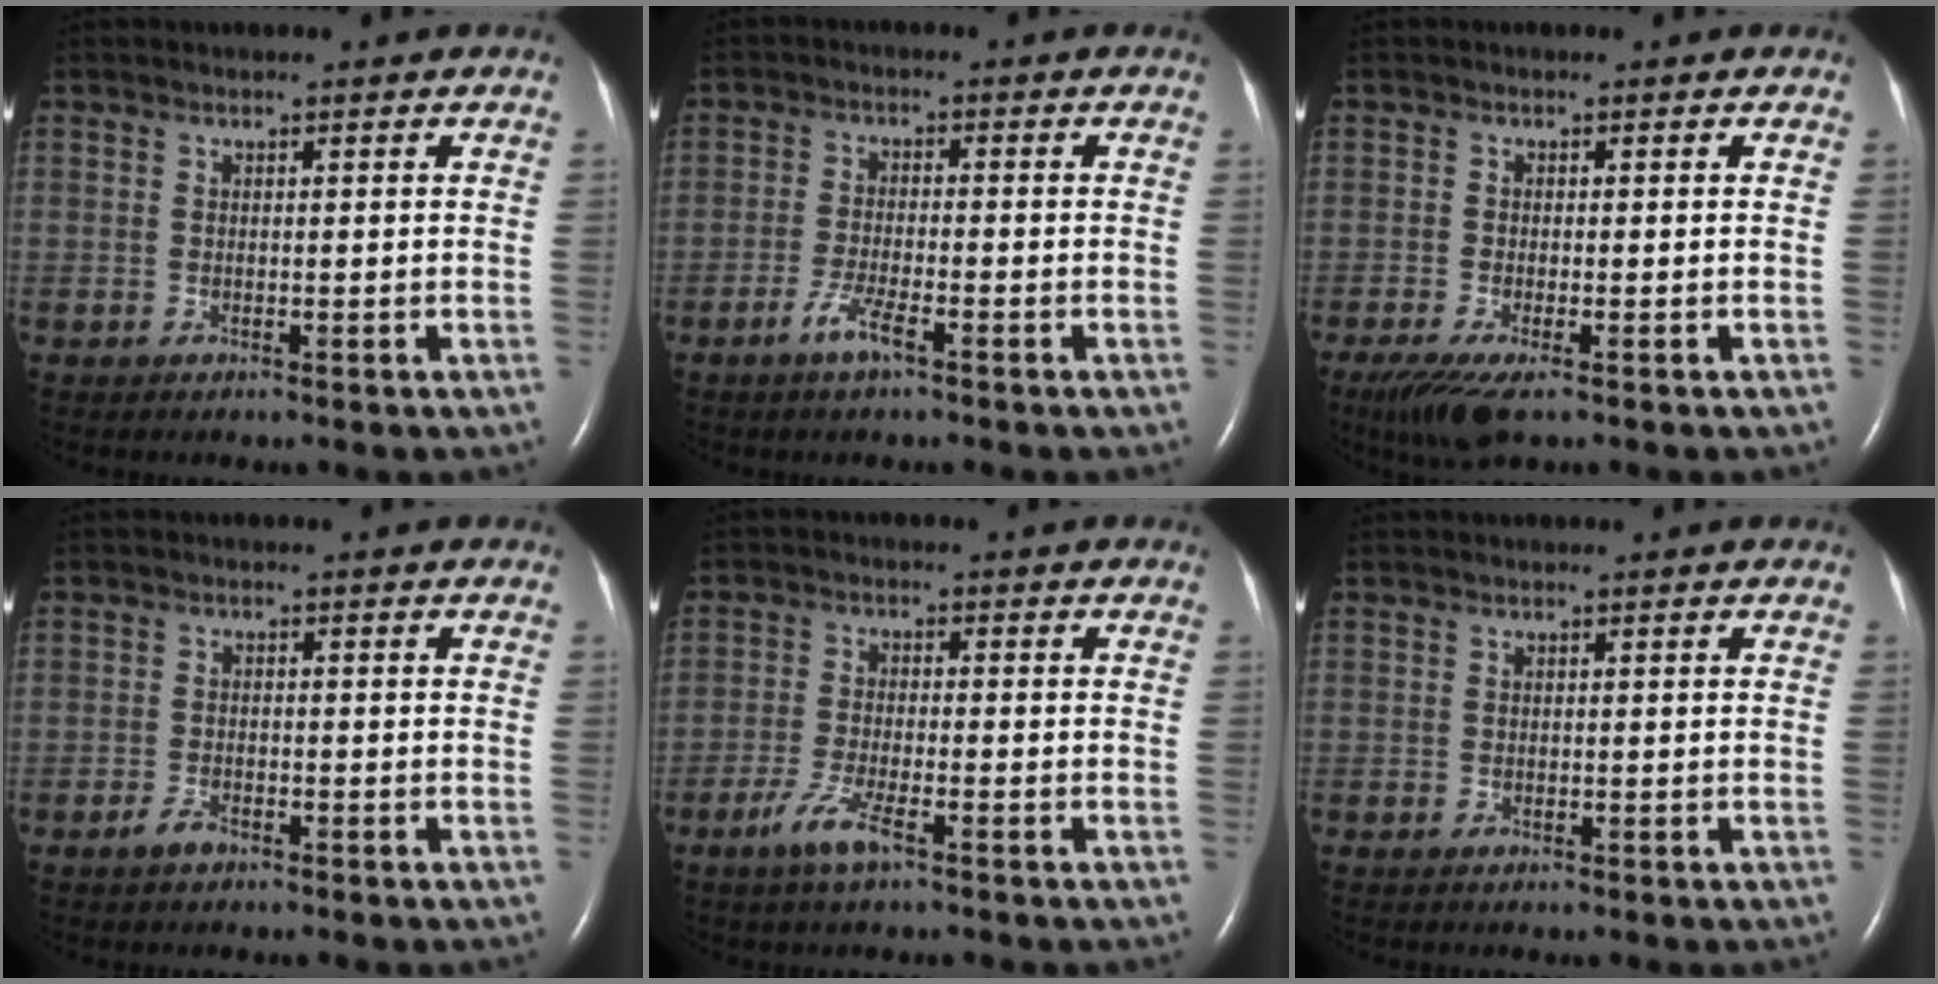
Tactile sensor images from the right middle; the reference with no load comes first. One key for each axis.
{"total": 3.8, "fx": -2.4, "fy": 0.4, "fz": 2.9, "tx": -0.066, "ty": -0.004, "tz": -0.049}
{"total": 5.8, "fx": -3.7, "fy": 1.3, "fz": 4.3, "tx": -0.083, "ty": -0.018, "tz": -0.063}
{"total": 2.0, "fx": -1.5, "fy": 0.8, "fz": 1.1, "tx": -0.027, "ty": -0.001, "tz": -0.027}
{"total": 4.7, "fx": -3.0, "fy": 0.7, "fz": 3.6, "tx": -0.085, "ty": -0.008, "tz": -0.059}
{"total": 0.0}